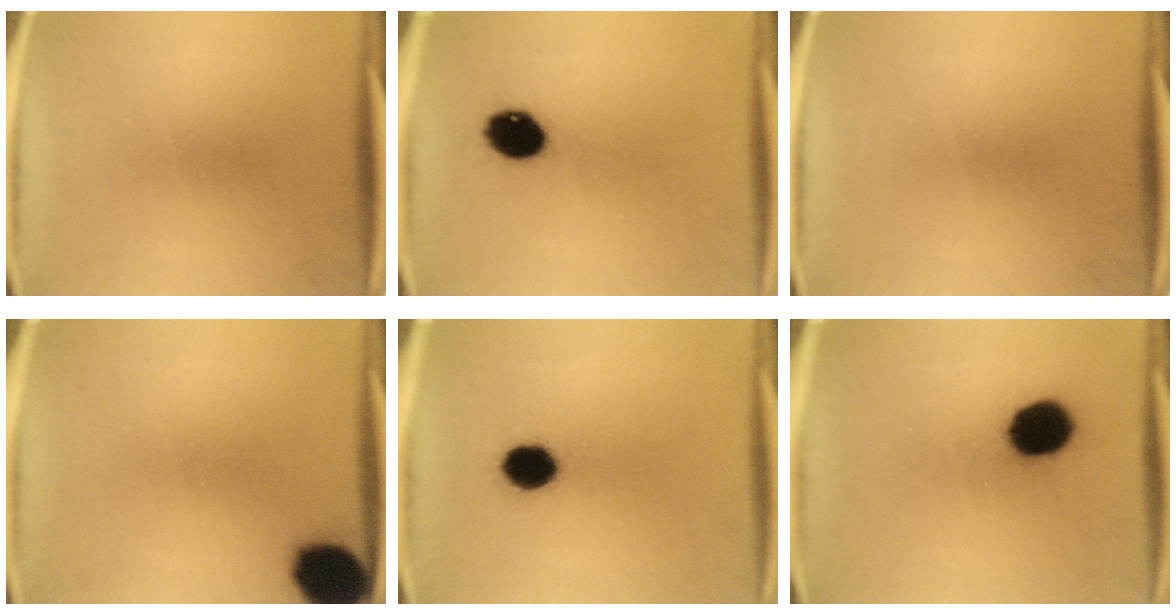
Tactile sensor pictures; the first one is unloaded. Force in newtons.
{"total": 9.1}
{"total": 0.0}
{"total": 13.2}
{"total": 8.2}
{"total": 13.6}